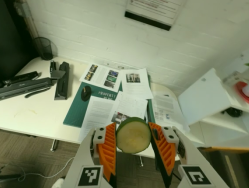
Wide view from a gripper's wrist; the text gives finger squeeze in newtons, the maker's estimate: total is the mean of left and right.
{"total": 9.9, "left": 10.2, "right": 9.6}